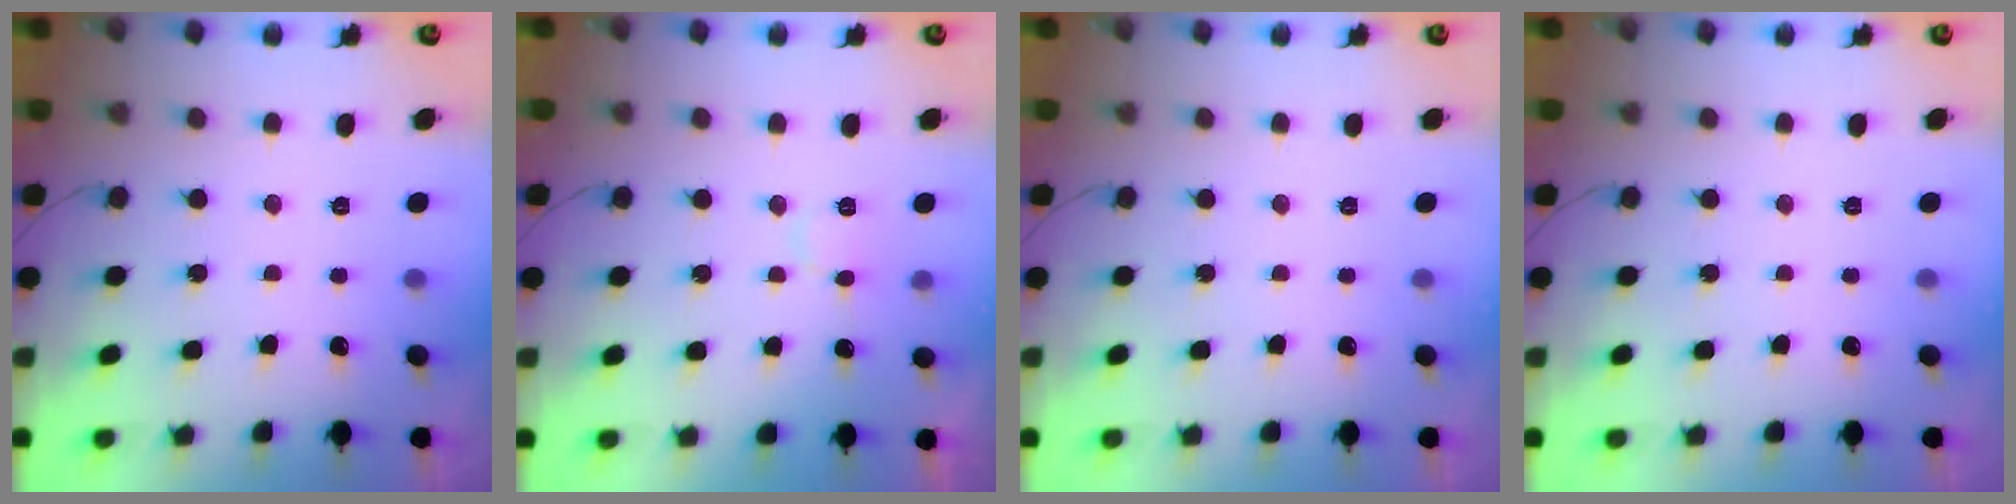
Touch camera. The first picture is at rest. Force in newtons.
{"total": 5.8, "press": 5.8, "slide": 0.5}
{"total": 0.0}
{"total": 0.0}